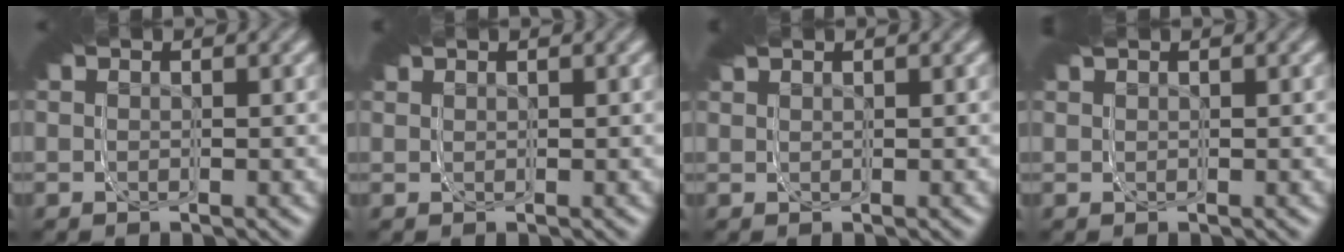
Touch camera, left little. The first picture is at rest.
{"total": 0.8, "force": [0.6, 0.5, 0.3], "torque": [-0.015, -0.002, 0.010]}
{"total": 1.2, "force": [0.8, 0.6, 0.6], "torque": [-0.021, 0.002, 0.013]}
{"total": 0.7, "force": [0.5, 0.2, 0.5], "torque": [-0.018, 0.002, 0.008]}